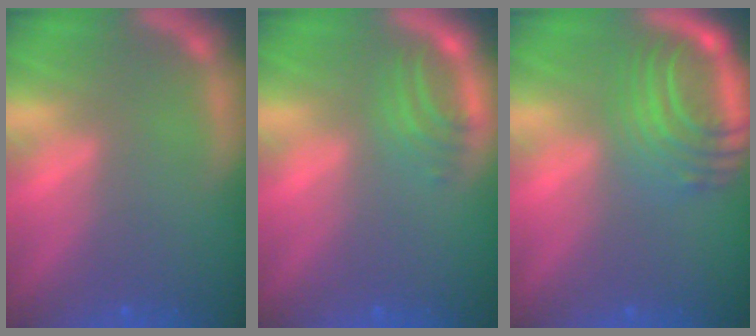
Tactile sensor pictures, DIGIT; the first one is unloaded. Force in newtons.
{"total": 2.5}
{"total": 7.1}